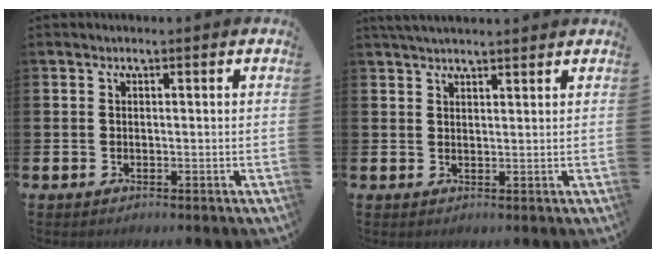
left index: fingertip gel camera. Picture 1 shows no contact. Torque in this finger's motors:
{"motor_torque": [0.28, -1.06, 0.66, 0.21]}